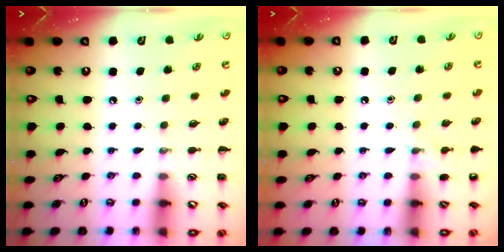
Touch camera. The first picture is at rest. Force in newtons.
{"total": 5.6, "press": 5.2, "slide": 1.9}